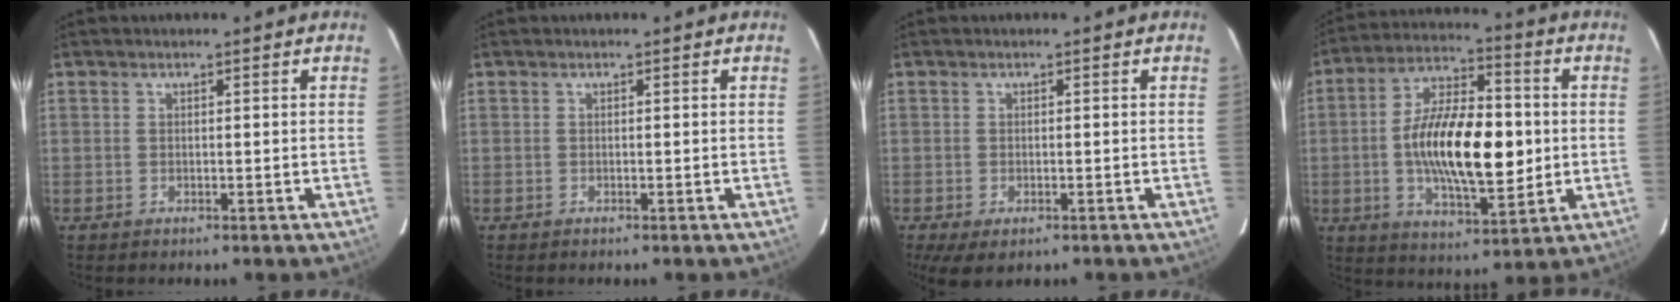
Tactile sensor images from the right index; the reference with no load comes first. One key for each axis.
{"total": 0.0}
{"total": 5.2, "fx": -2.9, "fy": 2.3, "fz": 3.6, "tx": -0.073, "ty": -0.023, "tz": -0.041}
{"total": 18.5, "fx": -0.8, "fy": 7.8, "fz": 16.7, "tx": -0.296, "ty": 0.011, "tz": -0.010}